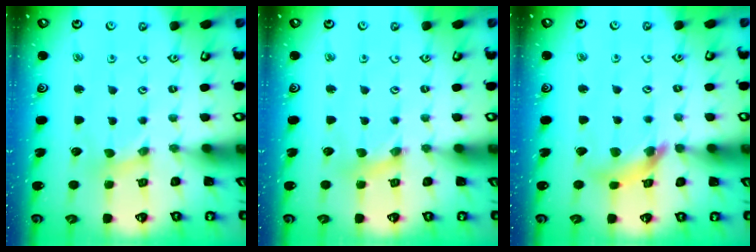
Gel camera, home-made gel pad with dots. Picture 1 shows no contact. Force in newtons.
{"total": 1.2, "press": 1.1, "slide": 0.3}
{"total": 8.9, "press": 8.9, "slide": 1.2}